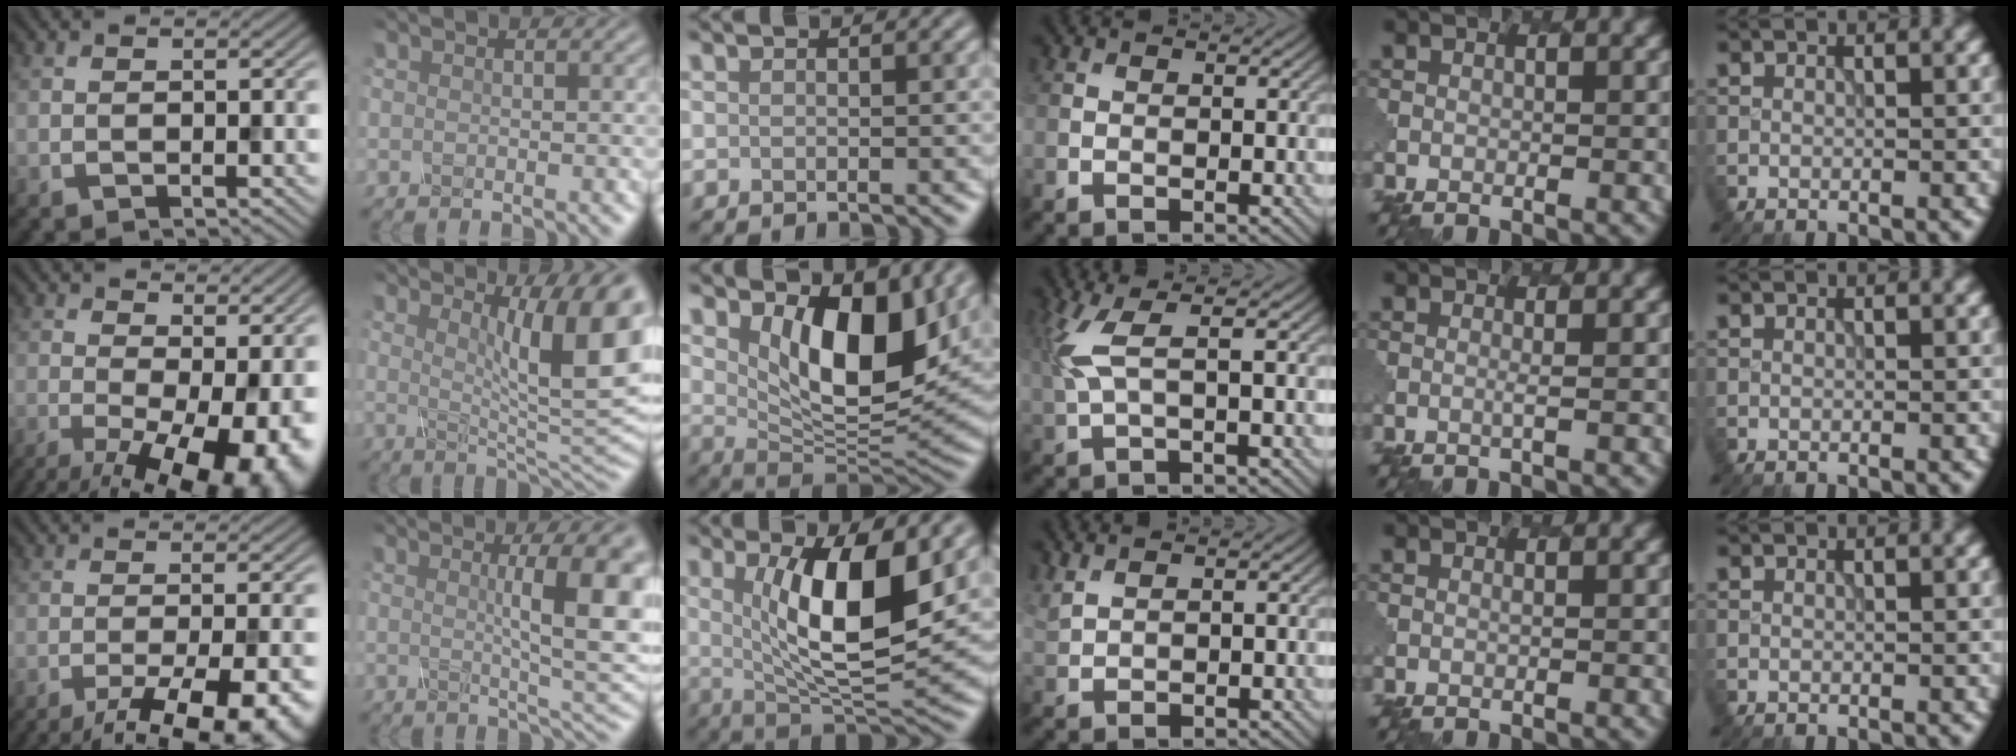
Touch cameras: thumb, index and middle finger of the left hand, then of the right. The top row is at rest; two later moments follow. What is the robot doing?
{"motion": "screw", "object": "spray bottle"}